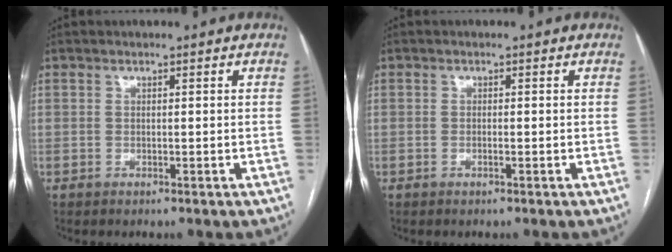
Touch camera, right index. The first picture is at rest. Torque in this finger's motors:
{"motor_torque": [-0.10, -0.05, -0.03, 0.00]}